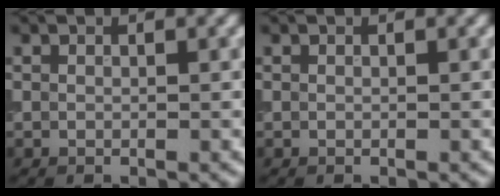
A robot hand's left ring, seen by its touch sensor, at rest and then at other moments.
{"total": 0.0}